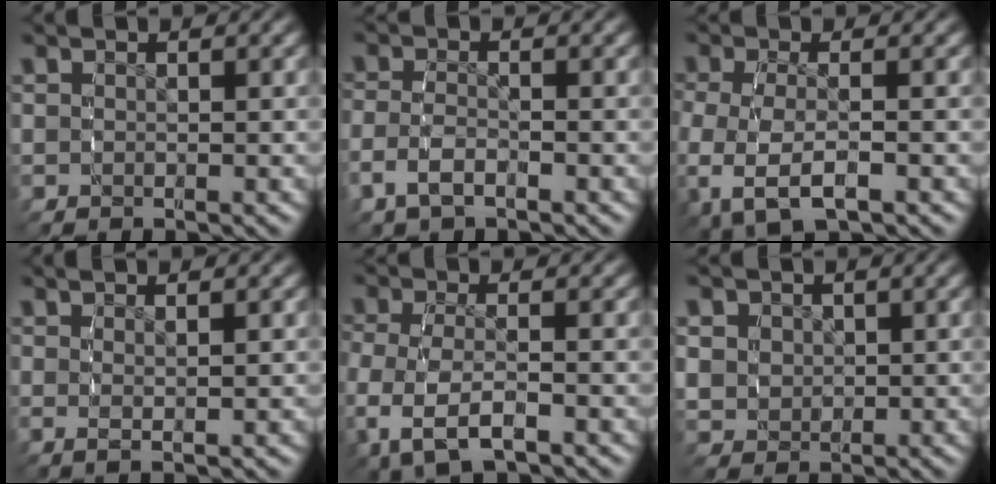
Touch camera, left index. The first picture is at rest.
{"total": 3.0, "force": [-1.6, 1.5, 1.9], "torque": [-0.052, -0.015, -0.021]}
{"total": 5.6, "force": [-1.4, 3.3, 4.3], "torque": [-0.116, -0.026, -0.006]}
{"total": 1.5, "force": [0.5, -0.4, 1.4], "torque": [-0.022, -0.004, 0.013]}
{"total": 4.9, "force": [-1.4, 2.8, 3.8], "torque": [-0.100, -0.022, -0.010]}
{"total": 4.8, "force": [0.4, 4.3, 2.0], "torque": [-0.052, -0.018, 0.018]}